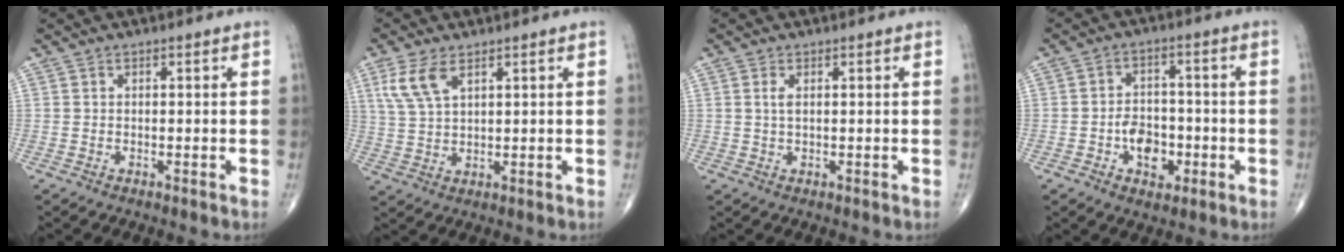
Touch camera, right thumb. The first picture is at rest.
{"total": 6.5, "force": [3.3, 2.9, 4.8], "torque": [-0.107, -0.004, 0.075]}
{"total": 1.6, "force": [0.5, 0.7, 1.4], "torque": [-0.033, 0.002, 0.012]}
{"total": 7.6, "force": [-2.3, 5.2, 5.0], "torque": [-0.051, 0.017, -0.038]}